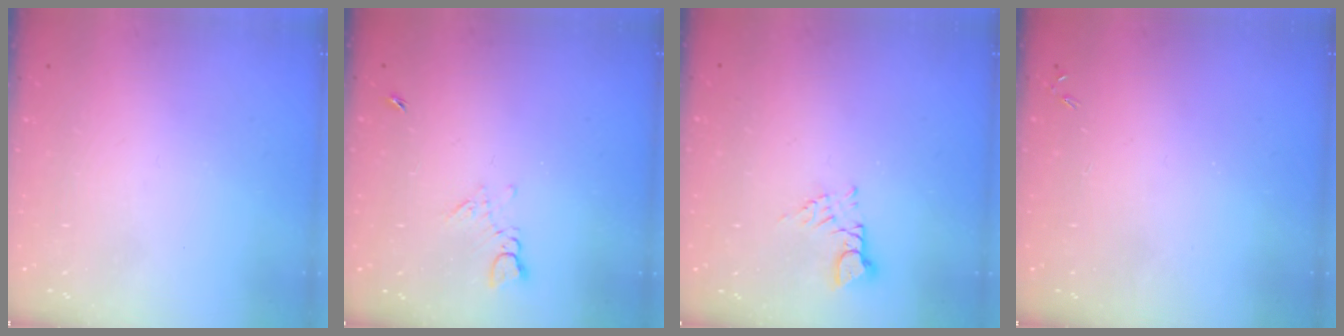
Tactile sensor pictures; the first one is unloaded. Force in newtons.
{"total": 4.0, "press": 3.9, "slide": 0.7}
{"total": 3.0, "press": 3.0, "slide": 0.4}
{"total": 0.0}